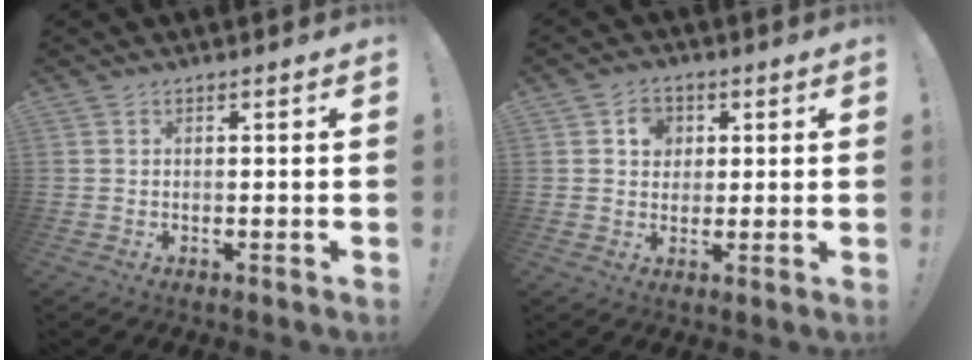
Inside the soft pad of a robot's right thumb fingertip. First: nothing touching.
{"total": 5.8, "force": [1.8, 5.1, 2.1], "torque": [-0.029, 0.000, 0.032]}